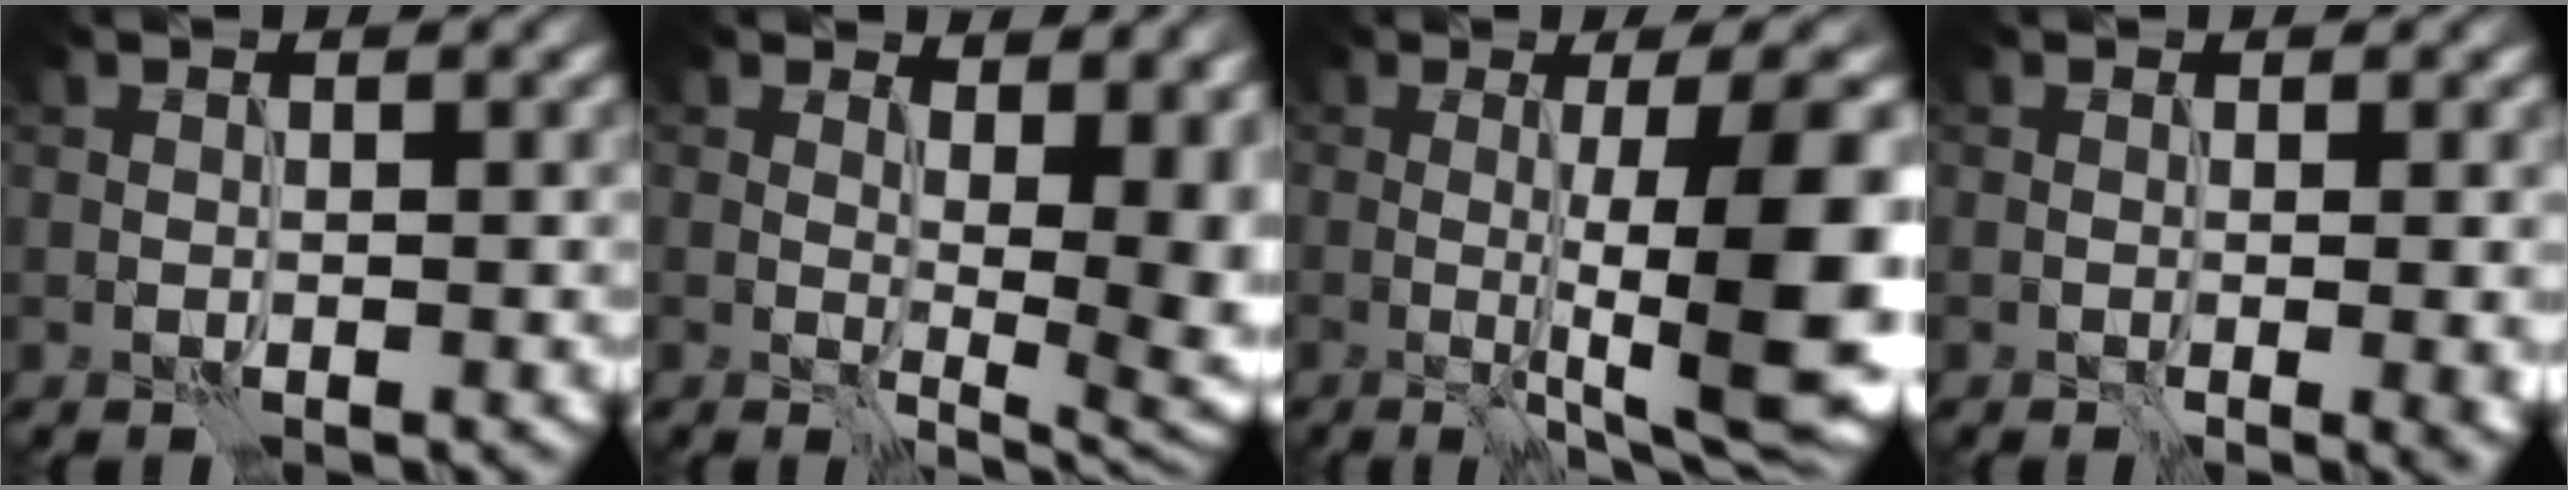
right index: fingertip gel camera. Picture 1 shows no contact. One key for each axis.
{"total": 11.1, "fx": 3.5, "fy": 5.2, "fz": 9.2, "tx": -0.088, "ty": 0.029, "tz": 0.054}
{"total": 12.1, "fx": -0.9, "fy": 2.9, "fz": 11.7, "tx": -0.137, "ty": 0.005, "tz": -0.006}
{"total": 3.3, "fx": -0.2, "fy": 1.4, "fz": 3.0, "tx": -0.013, "ty": 0.000, "tz": 0.001}